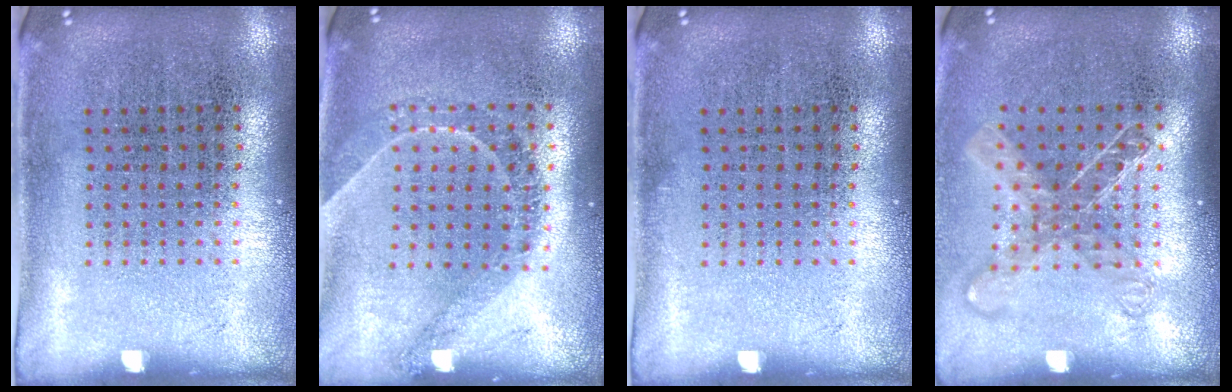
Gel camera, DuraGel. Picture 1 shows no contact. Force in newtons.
{"total": 1.3, "press": 1.1, "slide": 0.7}
{"total": 0.0}
{"total": 1.5, "press": 1.2, "slide": 0.9}